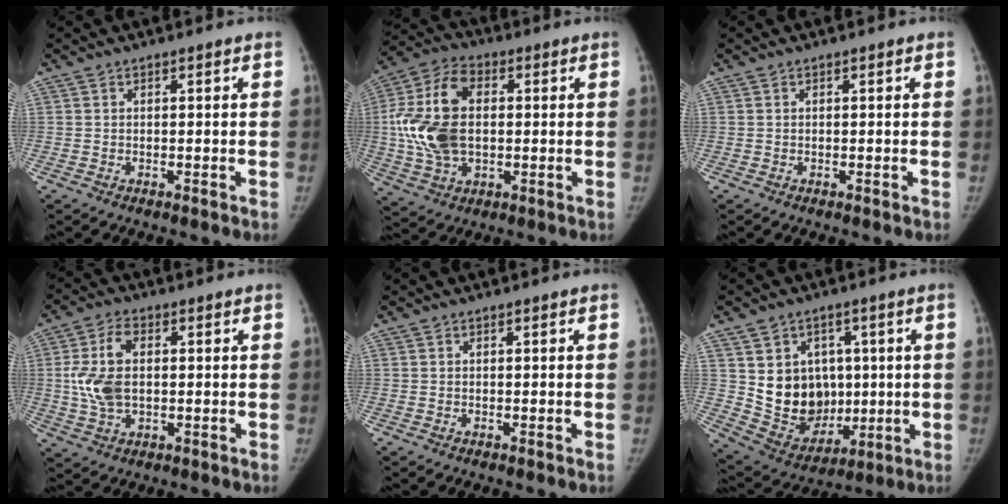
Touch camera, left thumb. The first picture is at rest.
{"total": 16.0, "force": [0.9, 10.1, 12.3], "torque": [-0.242, 0.014, 0.017]}
{"total": 0.0}
{"total": 9.2, "force": [0.6, 5.4, 7.4], "torque": [-0.156, 0.007, 0.017]}
{"total": 0.0}
{"total": 13.7, "force": [2.0, 11.6, 7.0], "torque": [-0.061, -0.012, 0.066]}